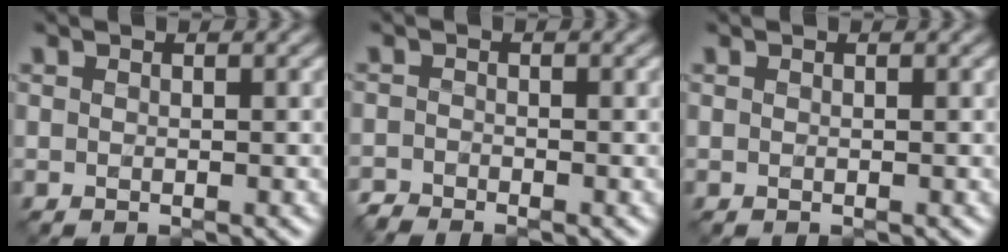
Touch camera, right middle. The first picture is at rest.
{"total": 1.4, "force": [-1.4, 0.1, 0.0], "torque": [0.000, -0.008, -0.035]}
{"total": 0.0}